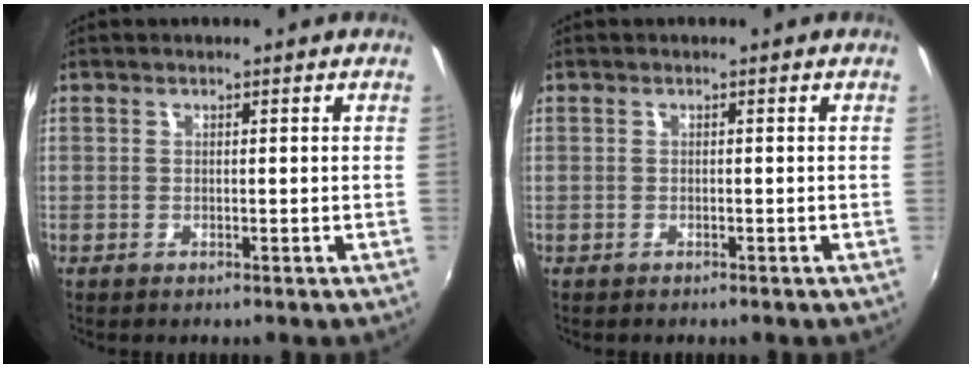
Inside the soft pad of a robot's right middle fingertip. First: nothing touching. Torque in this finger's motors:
{"motor_torque": [-0.35, 0.17, -0.20, -0.06]}